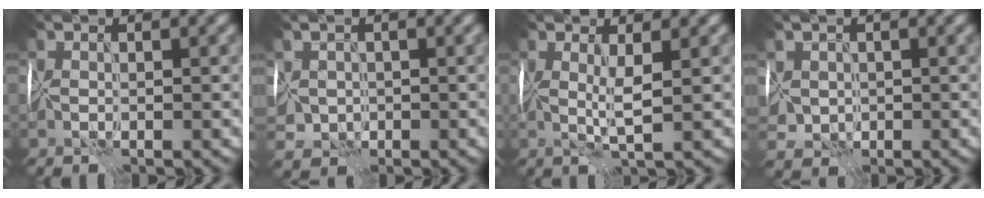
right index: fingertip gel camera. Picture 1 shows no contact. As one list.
[{"total": 2.5, "force": [0.1, 2.3, 0.9], "torque": [-0.017, 0.002, 0.003]}, {"total": 2.2, "force": [0.5, 0.2, 2.2], "torque": [-0.045, -0.005, 0.010]}, {"total": 2.2, "force": [0.5, 2.0, 0.8], "torque": [-0.018, 0.000, 0.013]}]